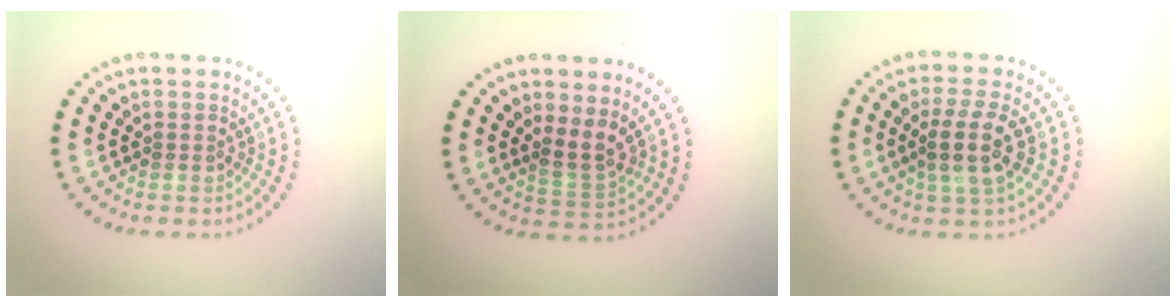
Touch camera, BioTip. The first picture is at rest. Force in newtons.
{"total": 2.2, "press": 1.9, "slide": 1.3}
{"total": 4.0, "press": 3.7, "slide": 1.5}